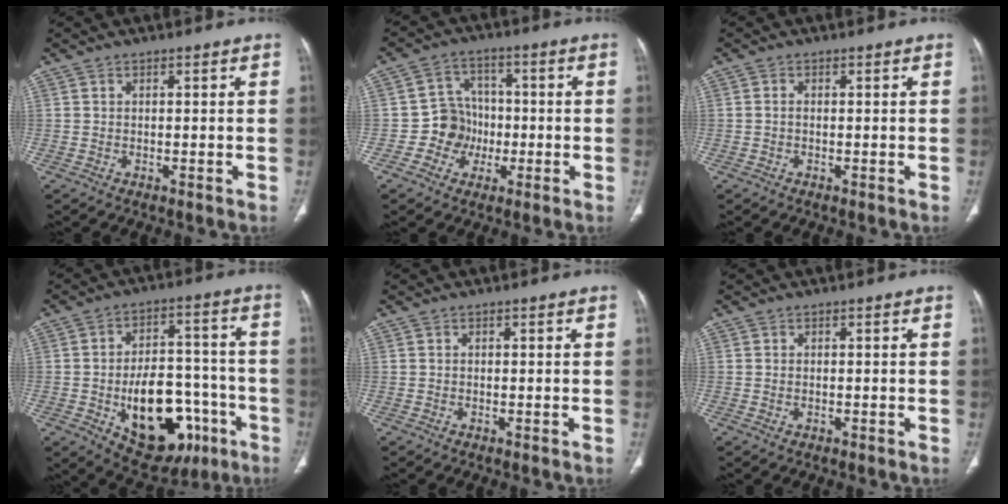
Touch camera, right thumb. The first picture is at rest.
{"total": 7.4, "force": [-1.8, 6.9, 2.0], "torque": [0.009, 0.023, -0.036]}
{"total": 0.6, "force": [-0.1, 0.4, 0.5], "torque": [-0.007, 0.001, -0.006]}
{"total": 21.1, "force": [-7.2, 12.4, 15.5], "torque": [-0.192, 0.042, -0.085]}
{"total": 0.0}
{"total": 0.6, "force": [-0.1, 0.4, 0.5], "torque": [-0.014, 0.002, 0.001]}